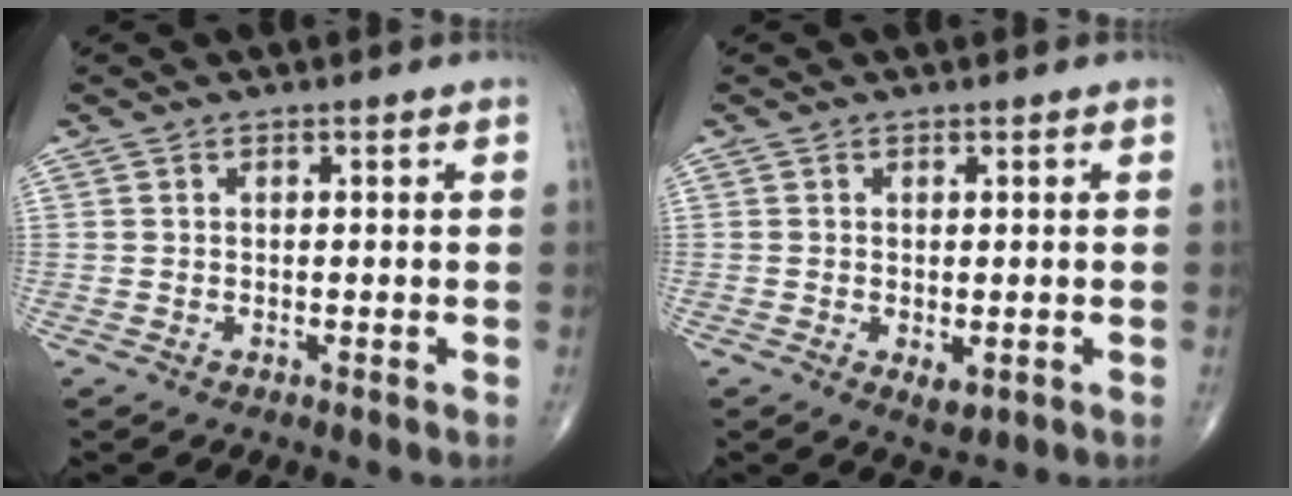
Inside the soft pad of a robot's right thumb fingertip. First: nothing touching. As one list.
[{"total": 2.3, "force": [-0.5, 1.1, 2.0], "torque": [-0.028, -0.006, -0.003]}]